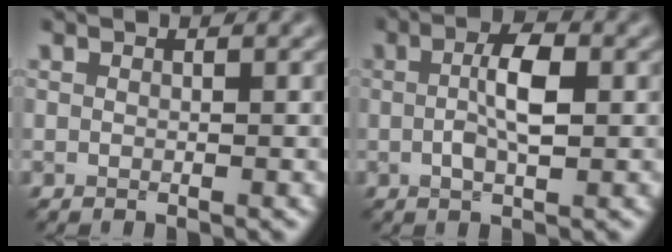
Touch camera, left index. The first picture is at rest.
{"total": 3.9, "force": [0.2, 1.4, 3.6], "torque": [-0.071, 0.003, 0.000]}